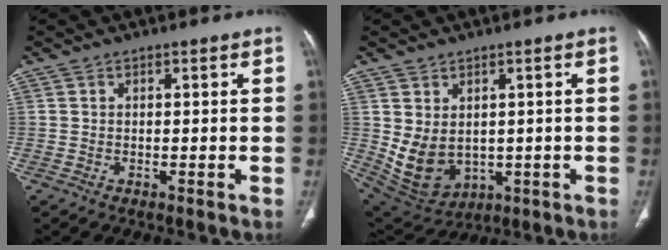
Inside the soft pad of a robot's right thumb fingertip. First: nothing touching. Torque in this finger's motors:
{"motor_torque": [-0.36, 0.65, 0.36, 0.87, 0.29]}